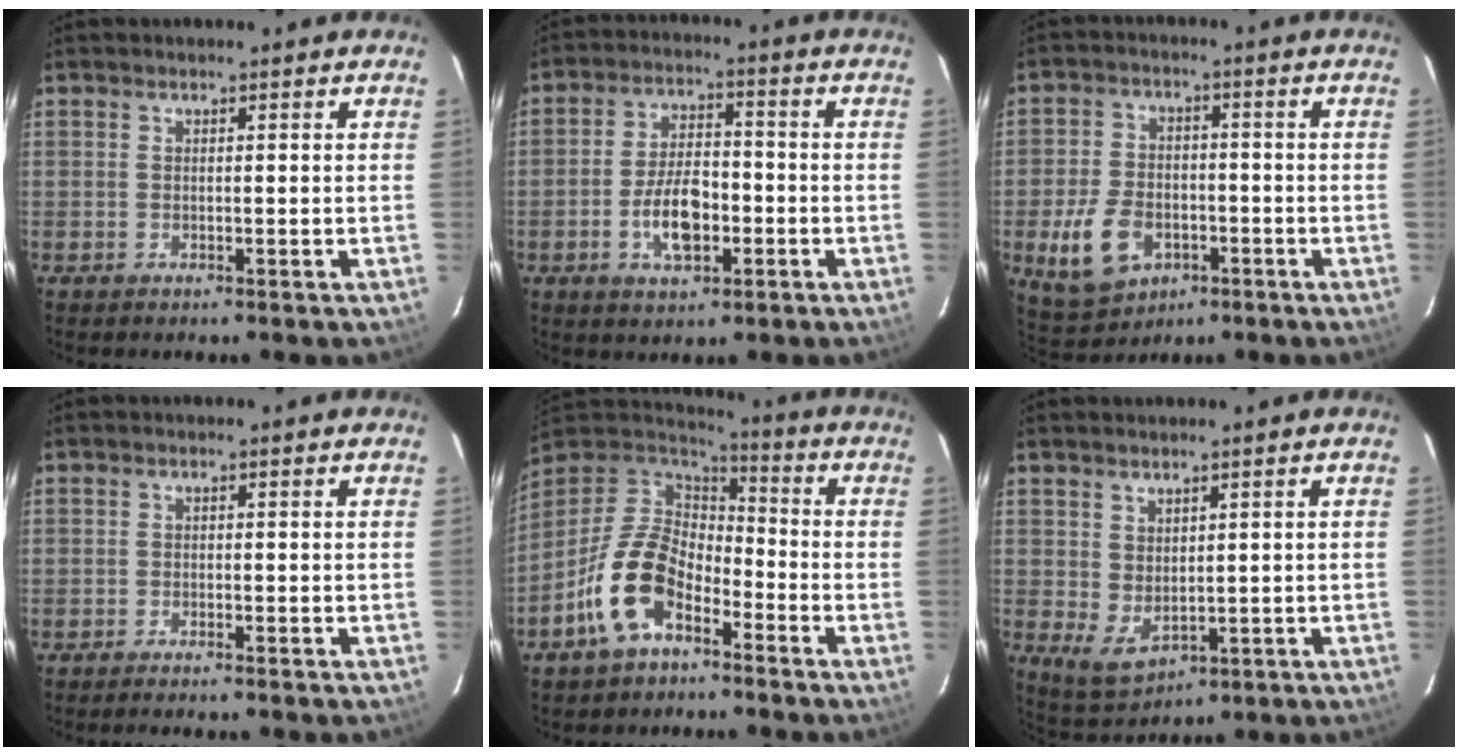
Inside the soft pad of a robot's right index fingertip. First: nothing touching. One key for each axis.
{"total": 9.0, "fx": -2.9, "fy": 4.5, "fz": 7.2, "tx": -0.140, "ty": 0.008, "tz": -0.045}
{"total": 10.8, "fx": -4.1, "fy": 7.4, "fz": 6.7, "tx": -0.160, "ty": -0.003, "tz": -0.062}
{"total": 3.0, "fx": -2.7, "fy": 0.1, "fz": 1.3, "tx": -0.028, "ty": -0.008, "tz": -0.047}
{"total": 13.8, "fx": -7.1, "fy": 7.9, "fz": 8.9, "tx": -0.189, "ty": 0.010, "tz": -0.139}
{"total": 4.7, "fx": 1.1, "fy": 3.3, "fz": 3.2, "tx": -0.059, "ty": -0.006, "tz": 0.036}